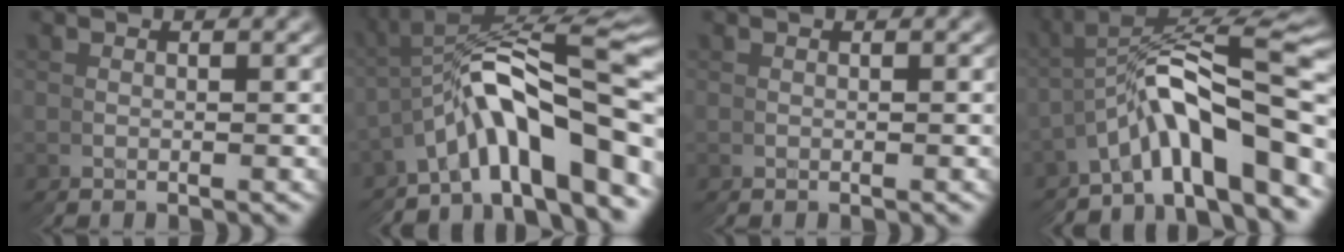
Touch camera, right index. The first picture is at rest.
{"total": 12.1, "force": [0.0, 5.7, 10.7], "torque": [-0.168, 0.017, 0.006]}
{"total": 1.7, "force": [0.1, -1.6, -0.6], "torque": [0.020, -0.004, 0.011]}
{"total": 9.8, "force": [-0.4, 4.5, 8.7], "torque": [-0.139, 0.010, 0.002]}